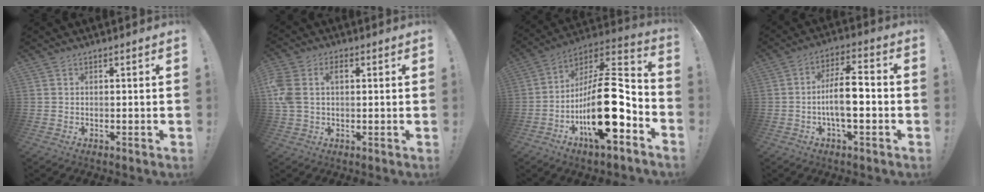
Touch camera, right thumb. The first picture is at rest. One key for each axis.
{"total": 6.9, "fx": 1.2, "fy": 4.9, "fz": 4.6, "tx": -0.116, "ty": 0.006, "tz": 0.019}
{"total": 23.5, "fx": -6.4, "fy": 9.4, "fz": 20.5, "tx": -0.344, "ty": 0.032, "tz": -0.101}
{"total": 9.3, "fx": -1.9, "fy": 3.3, "fz": 8.5, "tx": -0.155, "ty": 0.014, "tz": -0.036}